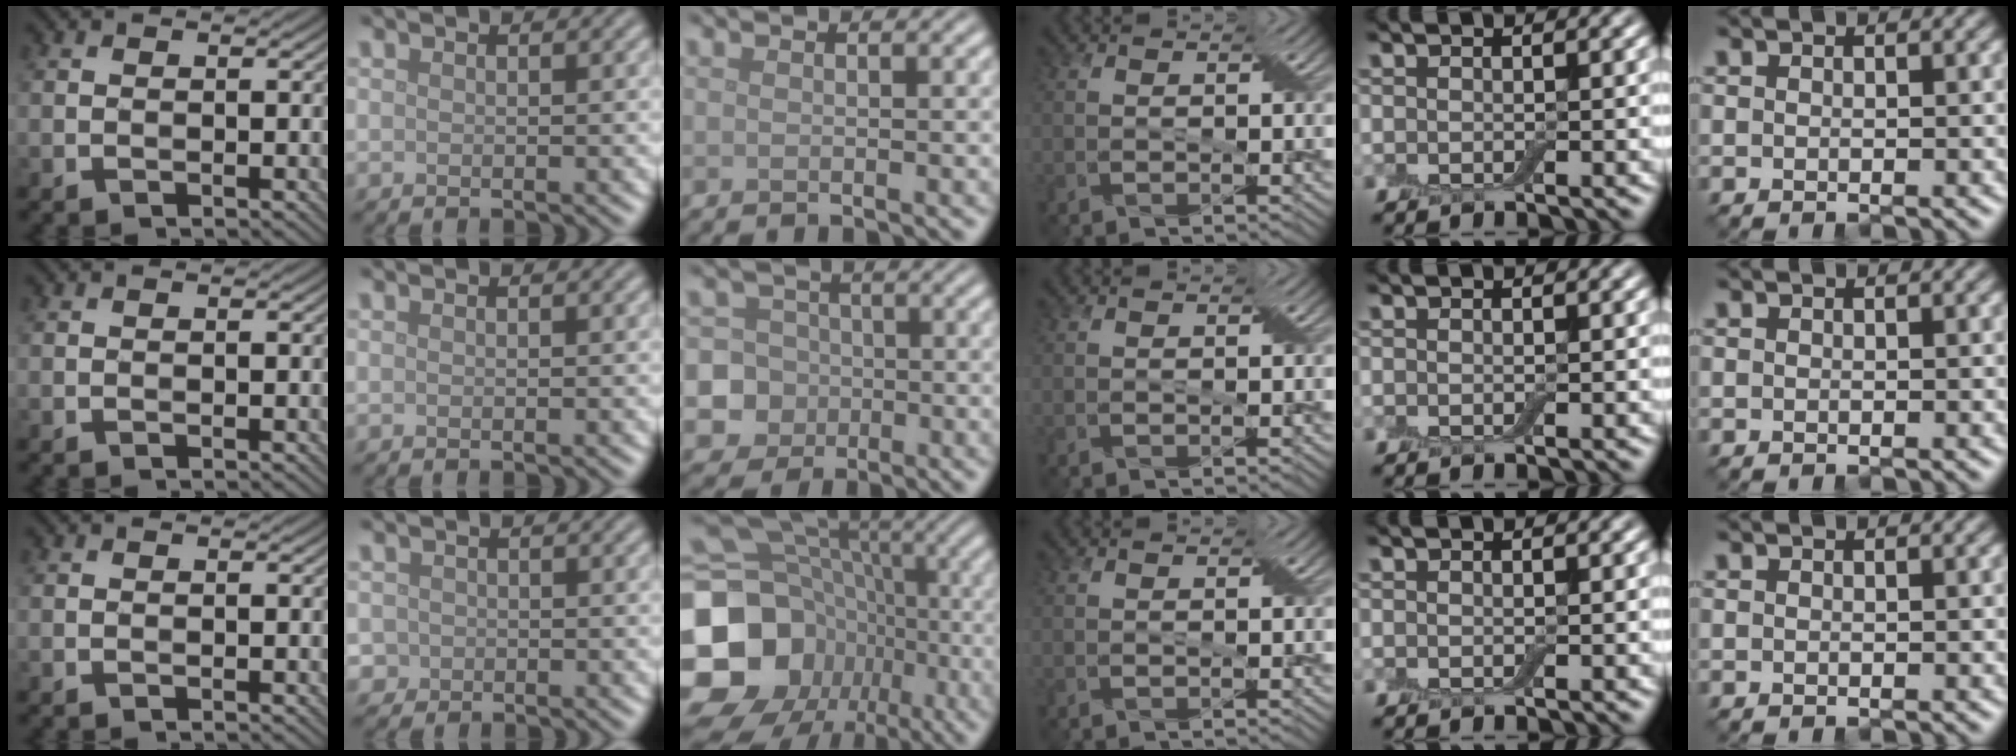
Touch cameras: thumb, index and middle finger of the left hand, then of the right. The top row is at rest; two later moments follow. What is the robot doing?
{"motion": "press", "object": "electronic device side button"}